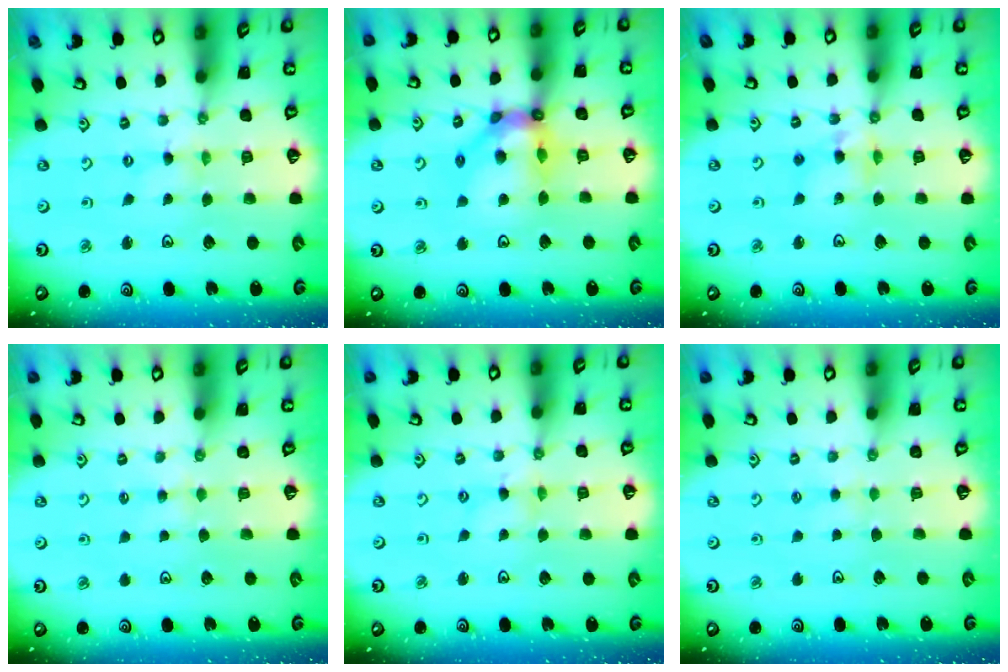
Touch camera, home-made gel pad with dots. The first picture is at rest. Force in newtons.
{"total": 12.4, "press": 12.3, "slide": 1.8}
{"total": 7.8, "press": 7.8, "slide": 0.6}
{"total": 2.3, "press": 2.2, "slide": 0.4}
{"total": 2.4, "press": 2.3, "slide": 0.4}
{"total": 1.9, "press": 1.8, "slide": 0.3}